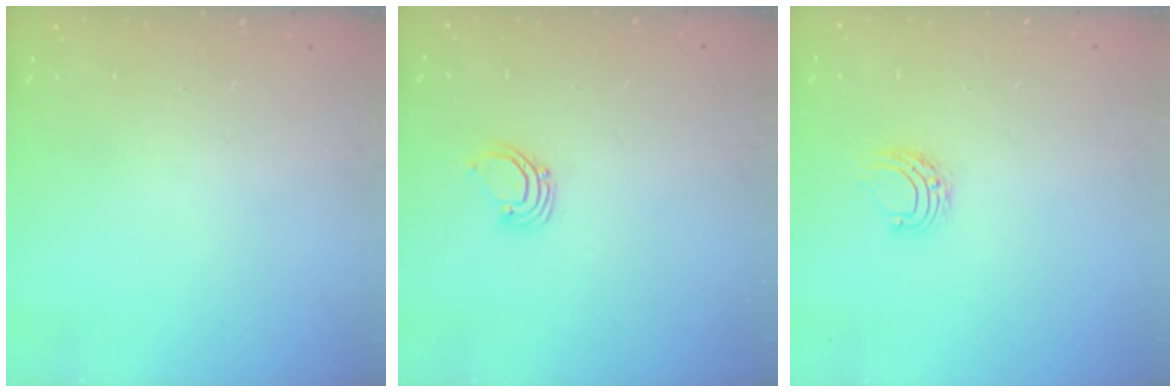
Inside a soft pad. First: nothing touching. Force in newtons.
{"total": 2.7, "press": 2.7, "slide": 0.2}
{"total": 4.9, "press": 4.9, "slide": 0.4}